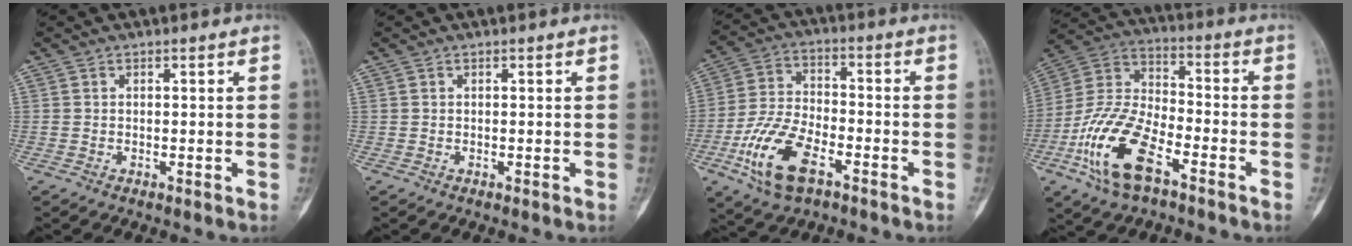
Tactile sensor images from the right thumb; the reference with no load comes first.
{"total": 0.0}
{"total": 13.9, "force": [-6.4, 6.8, 10.2], "torque": [-0.202, 0.023, -0.122]}
{"total": 17.0, "force": [-7.9, 7.8, 12.9], "torque": [-0.258, 0.039, -0.157]}